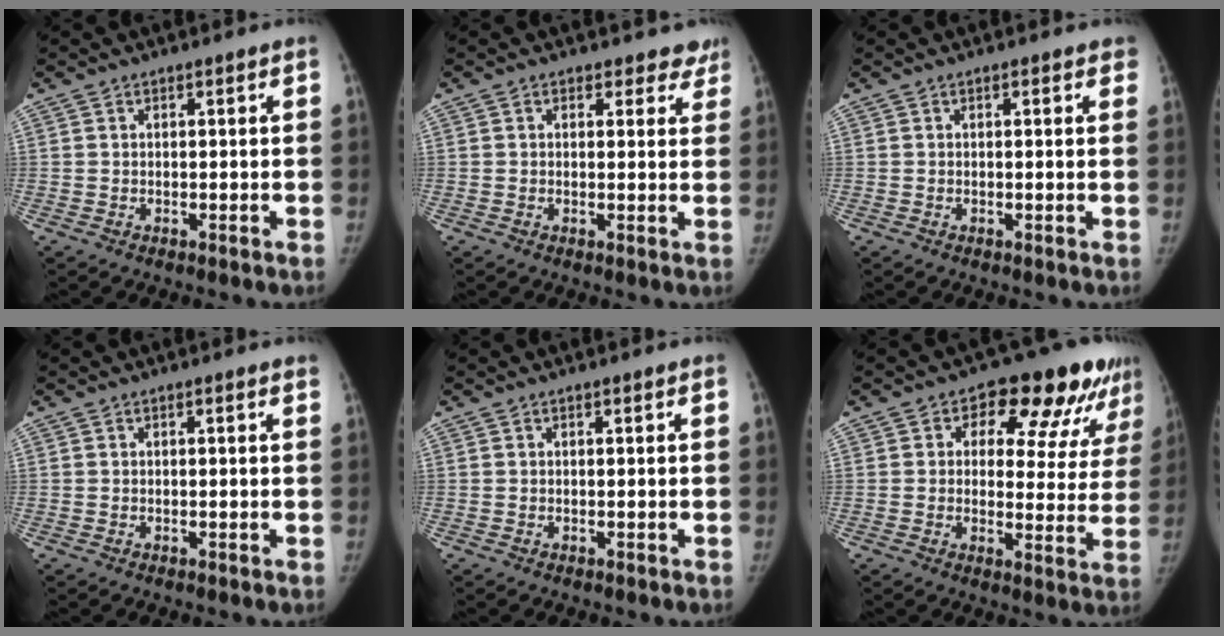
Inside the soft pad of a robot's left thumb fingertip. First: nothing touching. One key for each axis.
{"total": 4.1, "fx": 3.2, "fy": 2.5, "fz": 0.3, "tx": 0.039, "ty": -0.013, "tz": 0.024}
{"total": 1.8, "fx": 1.0, "fy": 0.7, "fz": 1.4, "tx": -0.007, "ty": 0.002, "tz": 0.008}
{"total": 1.2, "fx": 0.8, "fy": 0.1, "fz": 0.8, "tx": -0.007, "ty": 0.004, "tz": 0.008}
{"total": 0.0}
{"total": 16.3, "fx": 9.0, "fy": 8.7, "fz": 10.4, "tx": -0.074, "ty": -0.017, "tz": 0.109}